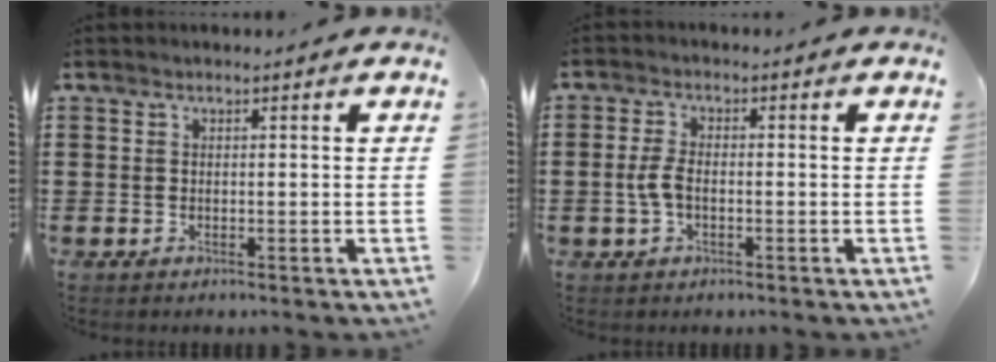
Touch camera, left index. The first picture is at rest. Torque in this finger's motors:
{"motor_torque": [0.40, 0.40, 0.15, 0.03]}